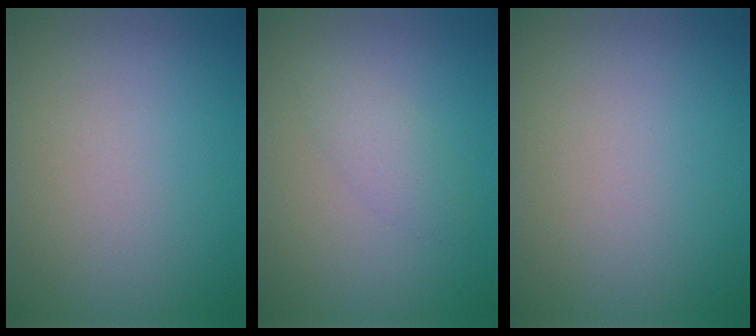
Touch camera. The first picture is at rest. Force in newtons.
{"total": 1.8, "press": 1.8, "slide": 0.2}
{"total": 0.0}